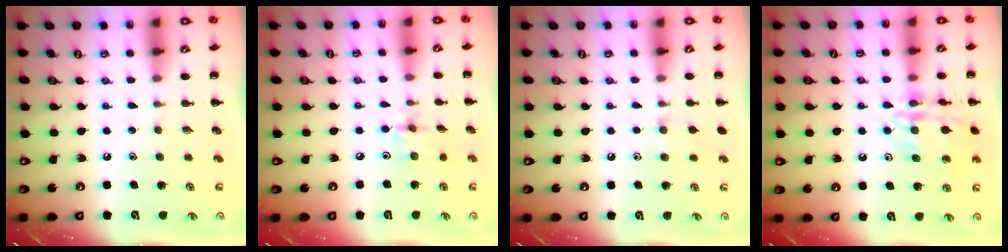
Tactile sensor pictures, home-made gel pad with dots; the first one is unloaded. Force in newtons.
{"total": 2.9, "press": 2.9, "slide": 0.5}
{"total": 5.8, "press": 5.4, "slide": 2.2}
{"total": 14.0, "press": 13.9, "slide": 1.3}